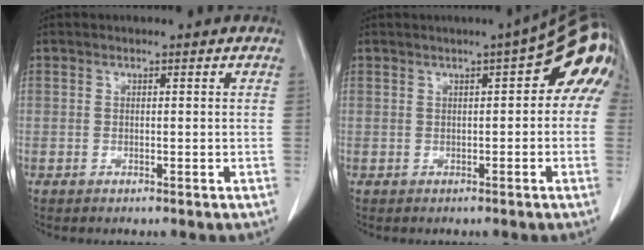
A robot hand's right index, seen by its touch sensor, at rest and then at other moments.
{"total": 10.6, "force": [3.2, 2.6, 9.8], "torque": [-0.113, 0.032, 0.029]}